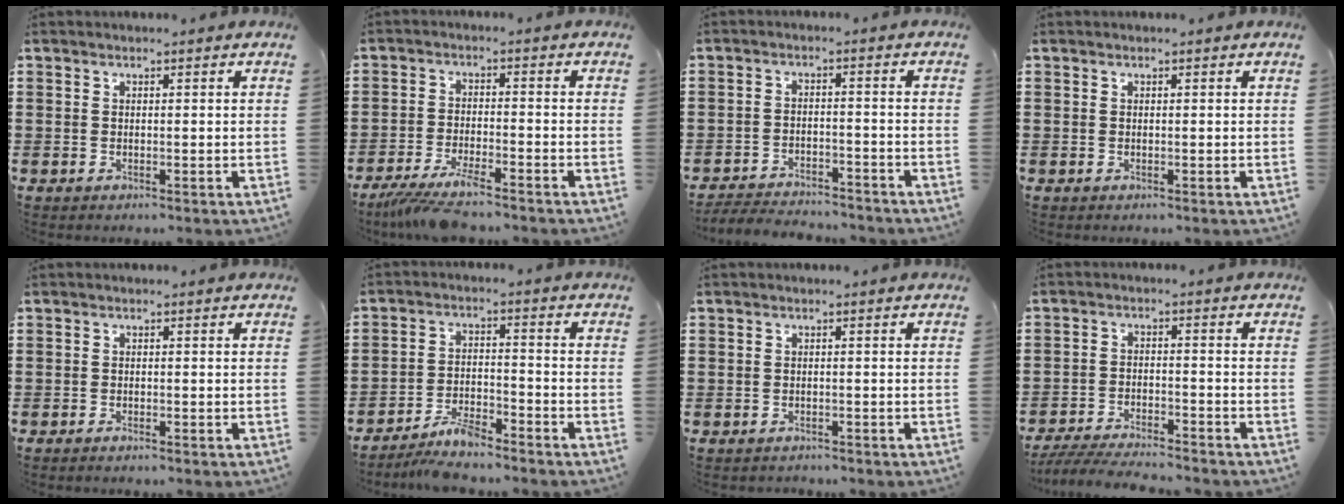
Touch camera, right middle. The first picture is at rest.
{"total": 5.7, "force": [-4.9, 0.1, 2.7], "torque": [-0.065, -0.018, -0.096]}
{"total": 3.9, "force": [-3.8, 0.5, 0.2], "torque": [-0.015, 0.002, -0.085]}
{"total": 0.0}
{"total": 0.6, "force": [-0.6, 0.0, 0.2], "torque": [-0.007, -0.004, -0.010]}
{"total": 4.9, "force": [-4.4, 0.8, 2.0], "torque": [-0.050, -0.001, -0.090]}
{"total": 1.2, "force": [-1.0, 0.5, -0.2], "torque": [0.001, 0.004, -0.024]}
{"total": 5.3, "force": [-5.1, 0.4, 1.3], "torque": [-0.033, -0.004, -0.103]}